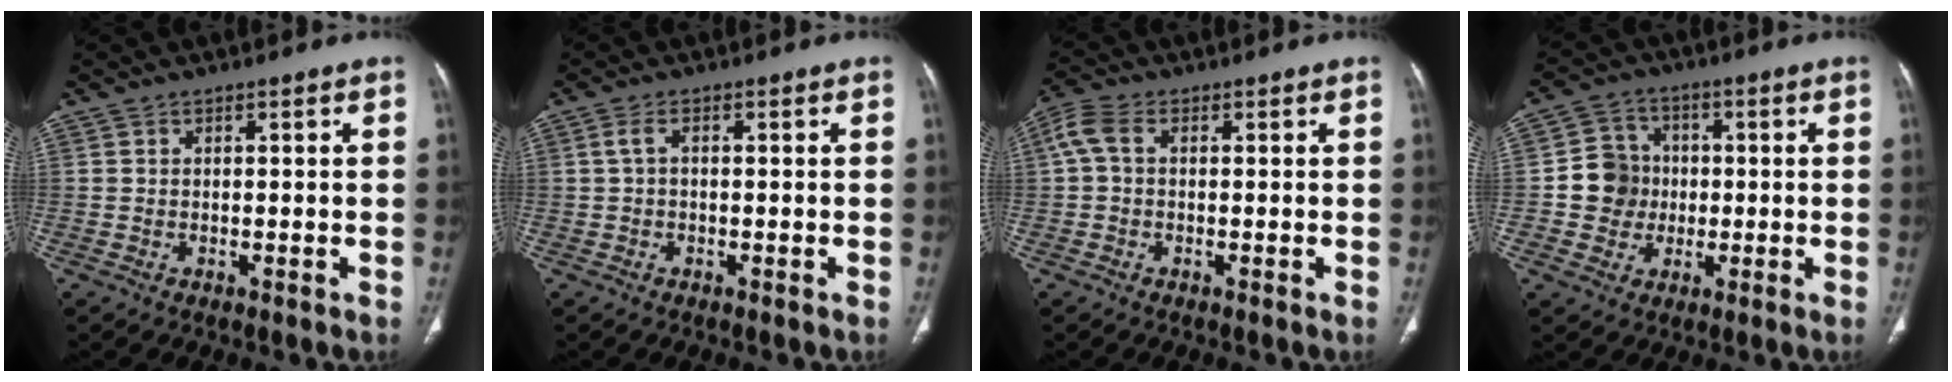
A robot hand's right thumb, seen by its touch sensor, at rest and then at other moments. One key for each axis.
{"total": 1.3, "fx": 0.7, "fy": 1.0, "fz": 0.5, "tx": -0.018, "ty": 0.007, "tz": 0.010}
{"total": 3.8, "fx": 1.0, "fy": 2.8, "fz": 2.4, "tx": -0.069, "ty": 0.015, "tz": 0.010}
{"total": 7.8, "fx": -0.1, "fy": 7.7, "fz": 1.2, "tx": 0.011, "ty": 0.015, "tz": -0.008}